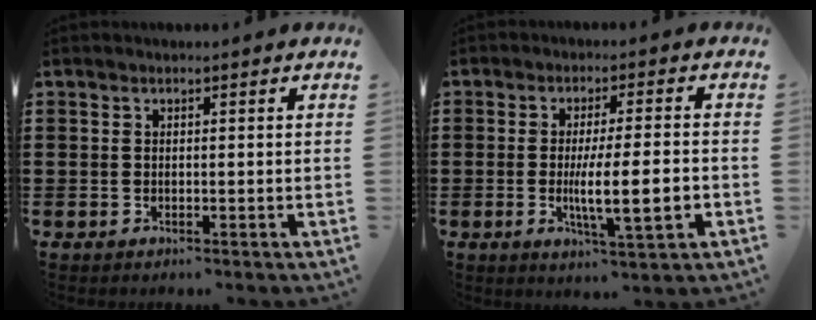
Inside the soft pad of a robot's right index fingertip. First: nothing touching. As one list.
[{"total": 8.2, "force": [-1.6, 1.5, 7.9], "torque": [-0.138, -0.006, -0.028]}]